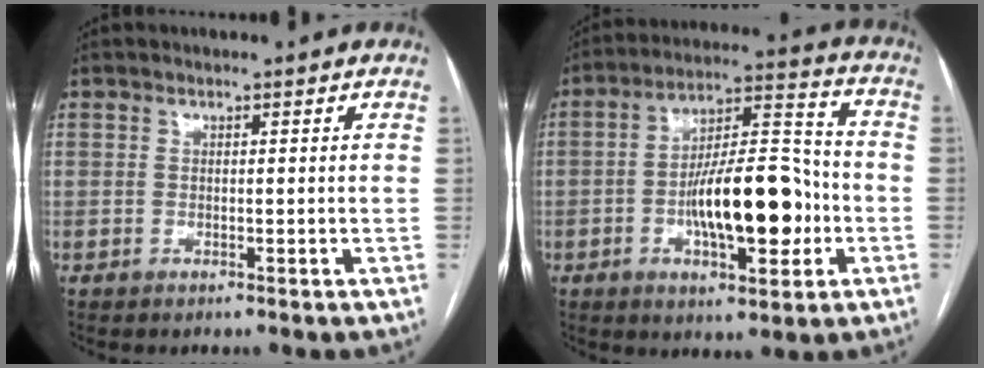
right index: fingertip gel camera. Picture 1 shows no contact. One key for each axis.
{"total": 16.1, "fx": -3.7, "fy": 5.1, "fz": 14.8, "tx": -0.247, "ty": 0.021, "tz": -0.055}